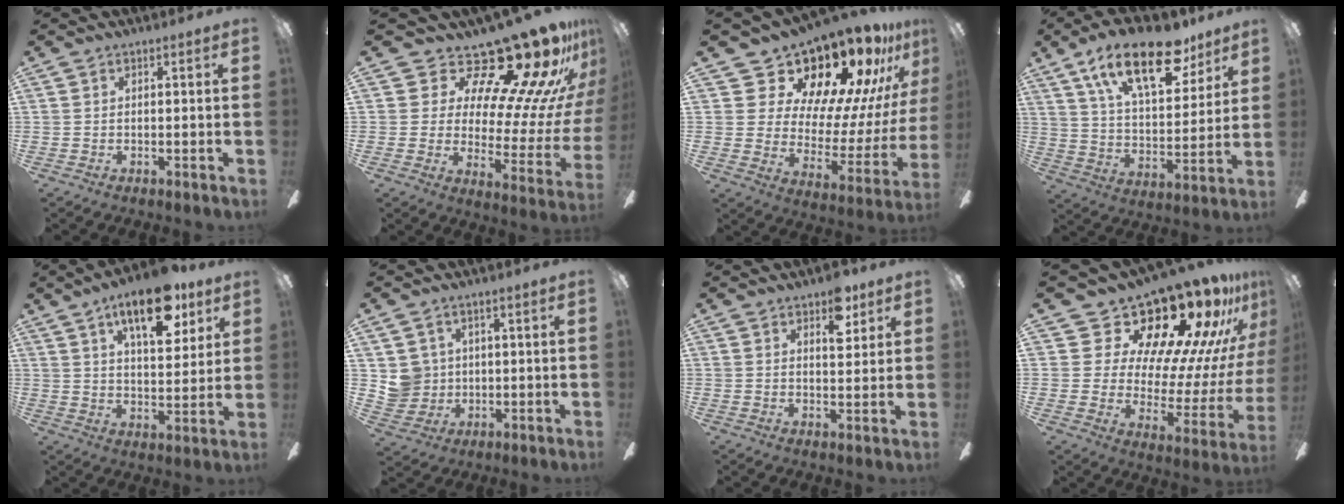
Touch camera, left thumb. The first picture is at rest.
{"total": 21.9, "force": [16.7, 7.4, 12.1], "torque": [-0.180, -0.141, 0.276]}
{"total": 17.2, "force": [15.1, 6.6, 5.1], "torque": [-0.081, -0.144, 0.265]}
{"total": 21.6, "force": [13.7, 9.5, 13.7], "torque": [-0.224, -0.064, 0.234]}
{"total": 15.9, "force": [9.4, 6.9, 10.9], "torque": [-0.160, -0.032, 0.154]}
{"total": 6.6, "force": [1.7, 6.4, 0.7], "torque": [-0.016, 0.002, 0.036]}
{"total": 7.1, "force": [4.6, 3.6, 4.0], "torque": [-0.042, -0.017, 0.076]}
{"total": 24.1, "force": [19.6, 9.8, 10.0], "torque": [-0.148, -0.152, 0.342]}